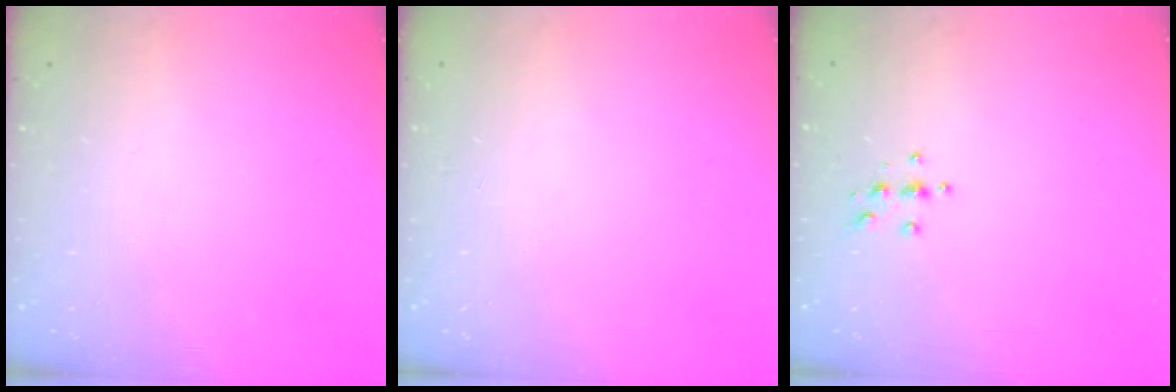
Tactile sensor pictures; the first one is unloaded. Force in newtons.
{"total": 0.0}
{"total": 3.6, "press": 3.6, "slide": 0.4}